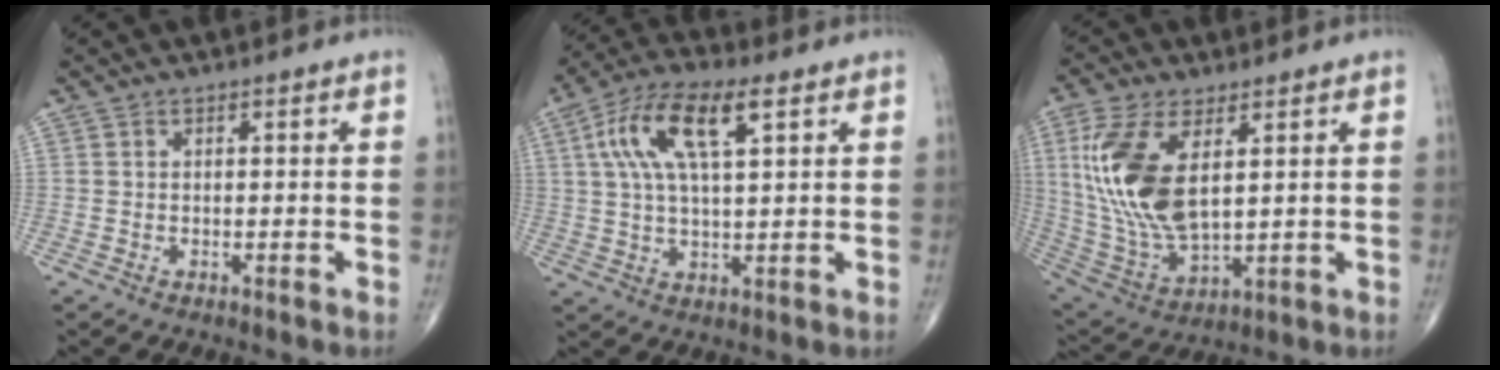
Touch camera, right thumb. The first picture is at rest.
{"total": 13.2, "force": [4.7, 4.8, 11.3], "torque": [-0.226, 0.013, 0.082]}
{"total": 17.0, "force": [4.2, 8.2, 14.2], "torque": [-0.303, -0.020, 0.093]}